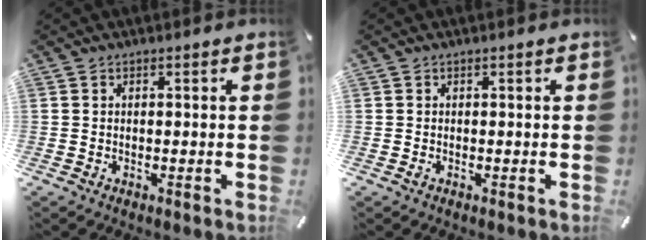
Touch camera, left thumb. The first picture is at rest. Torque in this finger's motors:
{"motor_torque": [0.18, -0.08, 0.18, 0.01, 0.06]}